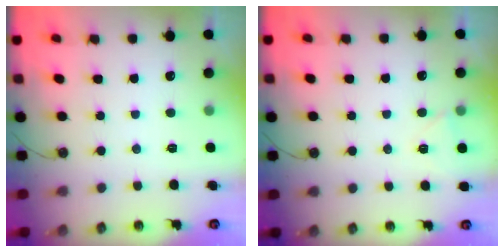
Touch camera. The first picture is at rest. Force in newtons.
{"total": 3.9, "press": 3.6, "slide": 1.6}